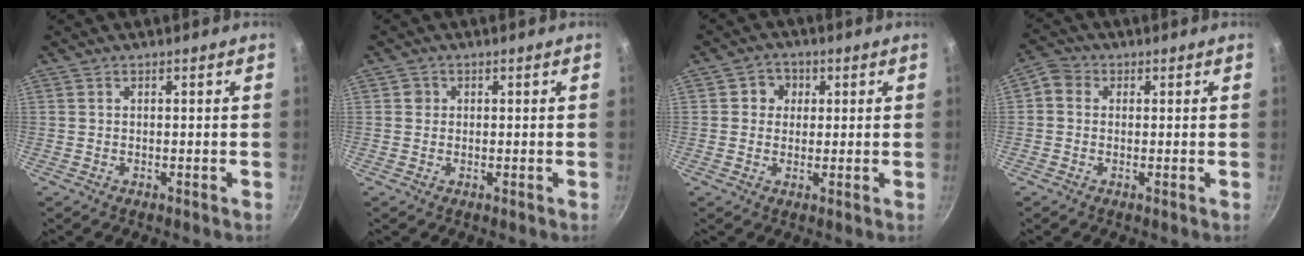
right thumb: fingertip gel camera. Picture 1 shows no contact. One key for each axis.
{"total": 1.4, "fx": 0.2, "fy": 1.3, "fz": 0.3, "tx": 0.001, "ty": 0.001, "tz": 0.000}
{"total": 4.1, "fx": 0.9, "fy": 3.8, "fz": 1.2, "tx": 0.011, "ty": 0.001, "tz": 0.007}
{"total": 3.5, "fx": 0.2, "fy": 3.1, "fz": 1.6, "tx": -0.019, "ty": 0.007, "tz": -0.013}